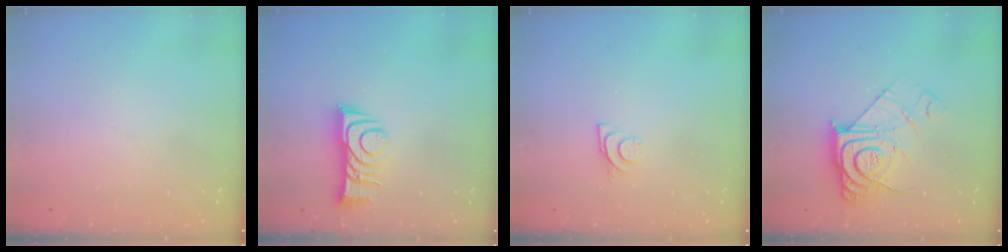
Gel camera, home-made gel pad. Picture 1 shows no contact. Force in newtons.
{"total": 10.6, "press": 10.6, "slide": 1.0}
{"total": 6.5, "press": 6.5, "slide": 0.7}
{"total": 12.3, "press": 12.3, "slide": 1.1}